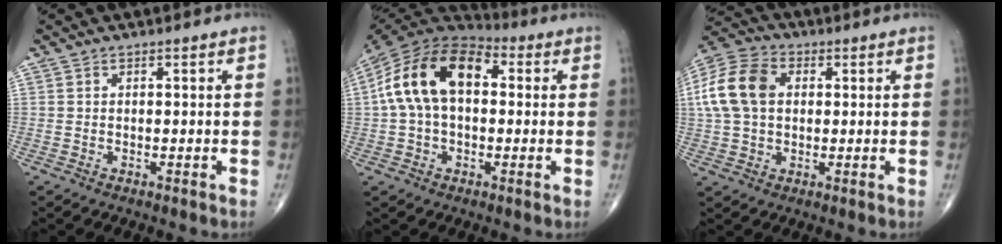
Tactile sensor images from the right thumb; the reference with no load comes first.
{"total": 17.2, "force": [2.3, 10.6, 13.4], "torque": [-0.245, 0.042, 0.032]}
{"total": 12.6, "force": [2.0, 8.8, 8.8], "torque": [-0.171, 0.021, 0.031]}